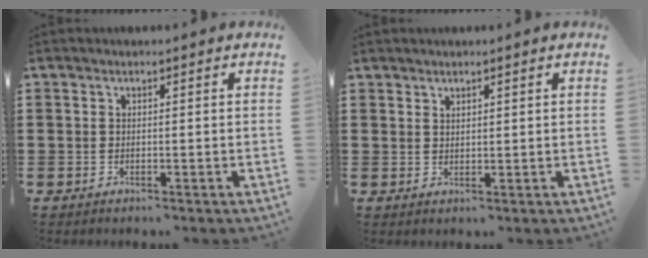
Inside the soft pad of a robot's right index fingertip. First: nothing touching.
{"total": 1.5, "force": [1.4, 0.4, 0.0], "torque": [-0.001, 0.002, 0.027]}